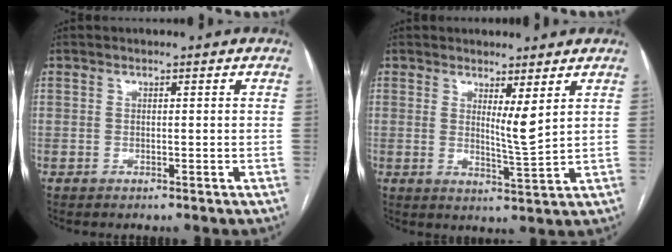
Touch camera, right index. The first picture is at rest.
{"total": 3.8, "force": [1.8, -0.2, 3.3], "torque": [-0.059, -0.018, 0.034]}